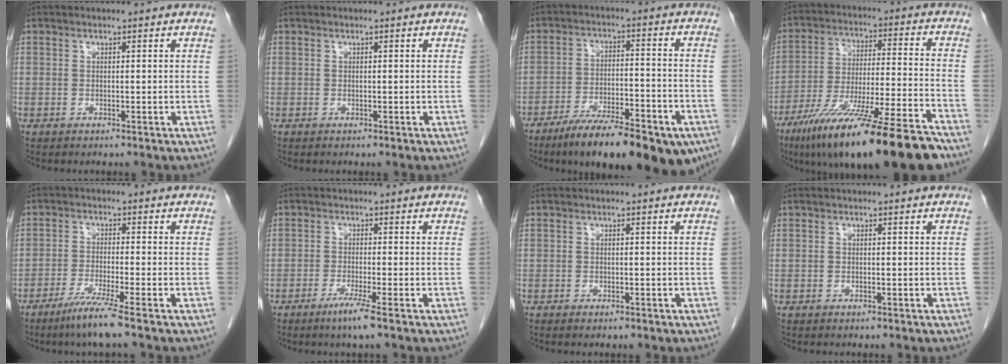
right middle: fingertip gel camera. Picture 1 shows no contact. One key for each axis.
{"total": 0.0}
{"total": 18.5, "fx": -13.2, "fy": 4.0, "fz": 12.4, "tx": -0.144, "ty": -0.002, "tz": -0.206}
{"total": 22.4, "fx": -16.4, "fy": 0.1, "fz": 15.3, "tx": -0.218, "ty": -0.044, "tz": -0.277}
{"total": 5.8, "fx": -4.0, "fy": -1.6, "fz": 3.9, "tx": -0.076, "ty": -0.020, "tz": -0.083}
{"total": 3.8, "fx": -2.3, "fy": -1.0, "fz": 2.8, "tx": -0.056, "ty": -0.013, "tz": -0.048}
{"total": 0.9, "fx": -0.7, "fy": -0.1, "fz": 0.5, "tx": -0.012, "ty": -0.002, "tz": -0.010}
{"total": 0.0}